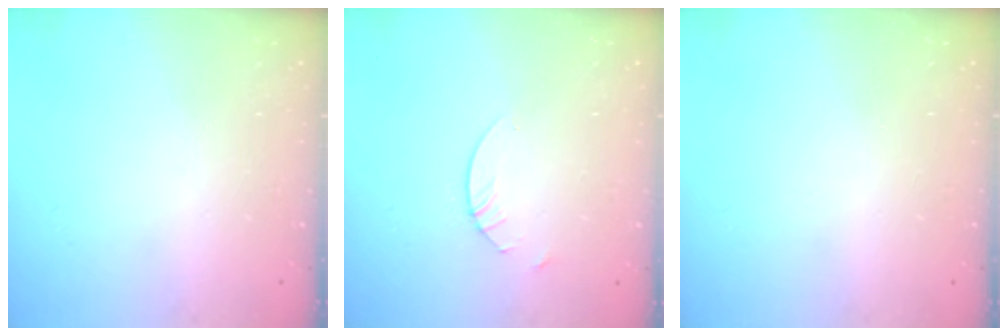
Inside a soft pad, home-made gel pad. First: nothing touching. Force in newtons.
{"total": 2.4, "press": 2.4, "slide": 0.1}
{"total": 0.0}